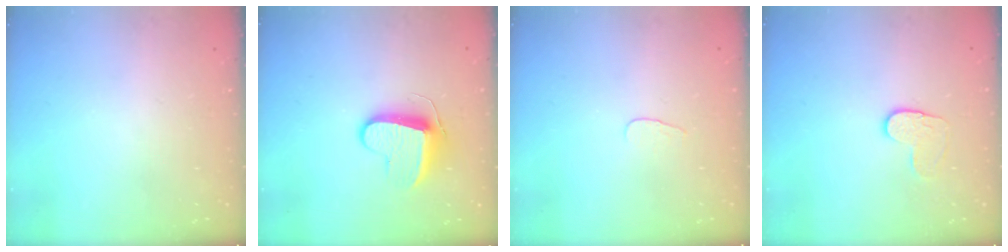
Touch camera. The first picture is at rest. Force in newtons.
{"total": 9.4, "press": 9.4, "slide": 0.5}
{"total": 2.8, "press": 2.8, "slide": 0.3}
{"total": 4.9, "press": 4.8, "slide": 0.5}